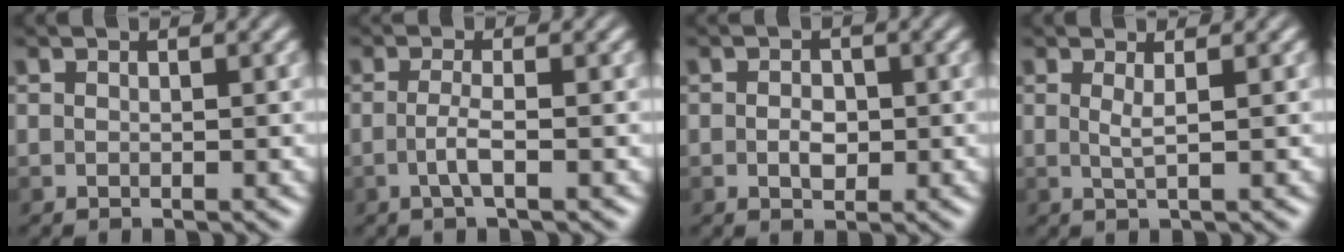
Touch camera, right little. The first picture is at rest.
{"total": 1.6, "force": [-0.7, -0.1, 1.4], "torque": [-0.035, 0.002, -0.015]}
{"total": 1.7, "force": [-0.3, 1.2, 1.2], "torque": [-0.014, 0.001, -0.008]}
{"total": 1.1, "force": [0.3, -0.2, 1.0], "torque": [-0.024, 0.002, 0.009]}